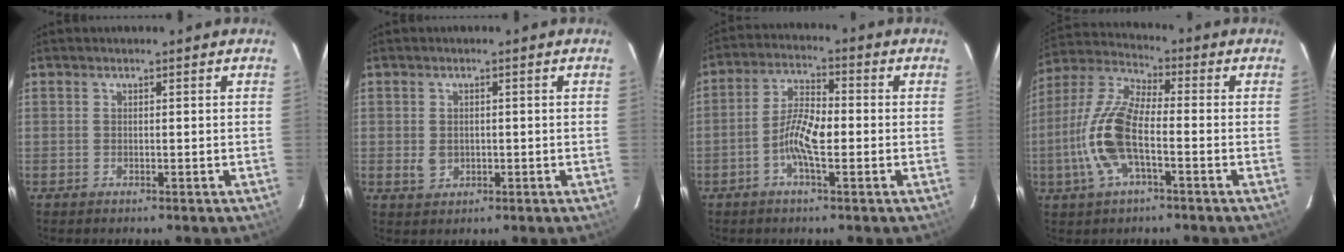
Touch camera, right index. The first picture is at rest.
{"total": 2.5, "force": [-0.2, 2.2, 1.3], "torque": [-0.022, 0.002, 0.002]}
{"total": 7.0, "force": [-2.1, 2.0, 6.4], "torque": [-0.129, 0.012, -0.044]}
{"total": 13.0, "force": [-3.4, 4.4, 11.7], "torque": [-0.255, 0.004, -0.072]}